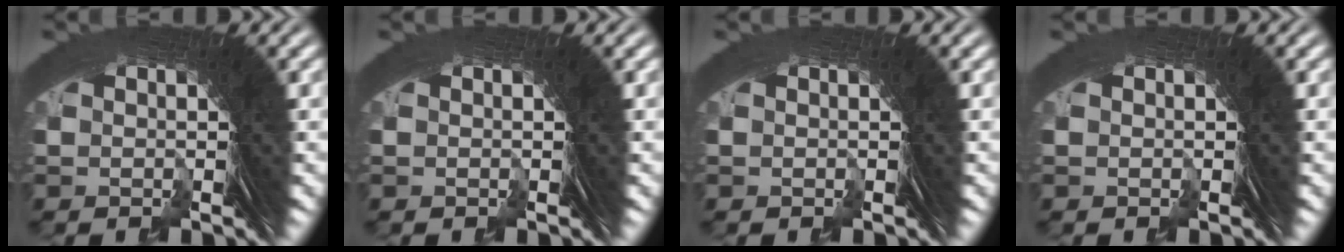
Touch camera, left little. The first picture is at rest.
{"total": 0.0}
{"total": 0.0}
{"total": 0.0}